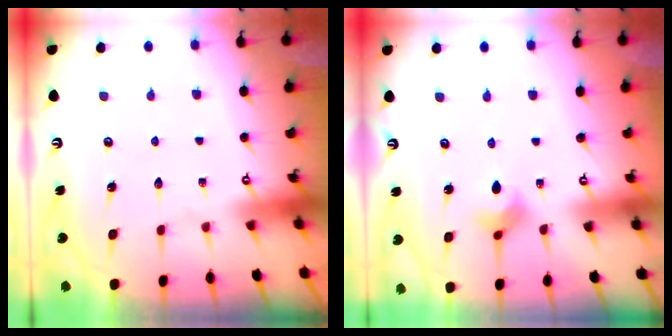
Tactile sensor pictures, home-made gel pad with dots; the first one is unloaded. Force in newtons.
{"total": 3.5, "press": 3.5, "slide": 0.5}